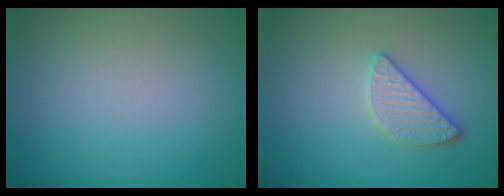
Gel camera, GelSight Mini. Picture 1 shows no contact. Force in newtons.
{"total": 2.5, "press": 2.3, "slide": 0.8}